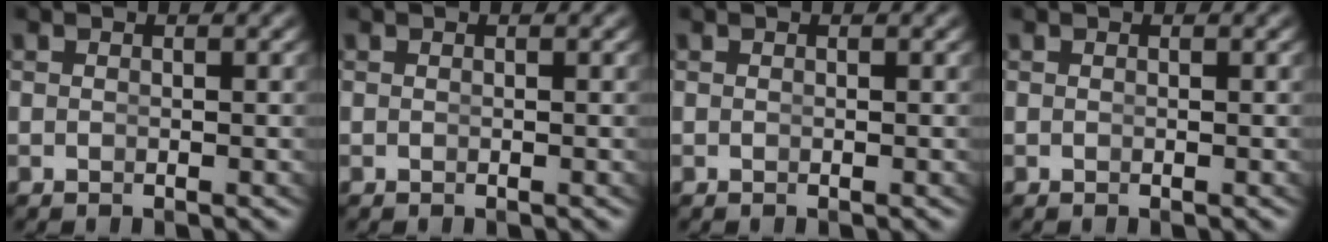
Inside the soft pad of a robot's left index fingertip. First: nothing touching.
{"total": 0.0}
{"total": 0.0}
{"total": 0.0}